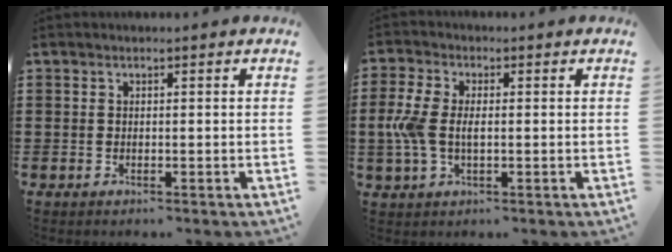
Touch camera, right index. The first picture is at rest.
{"total": 5.9, "force": [-0.2, 3.2, 5.0], "torque": [-0.129, -0.003, -0.014]}